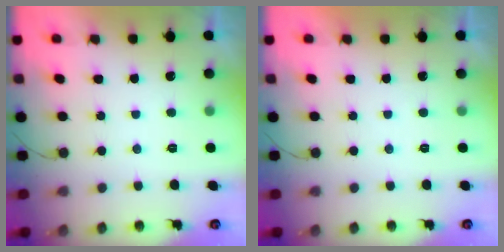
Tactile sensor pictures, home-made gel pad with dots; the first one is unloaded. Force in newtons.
{"total": 1.9, "press": 1.9, "slide": 0.0}